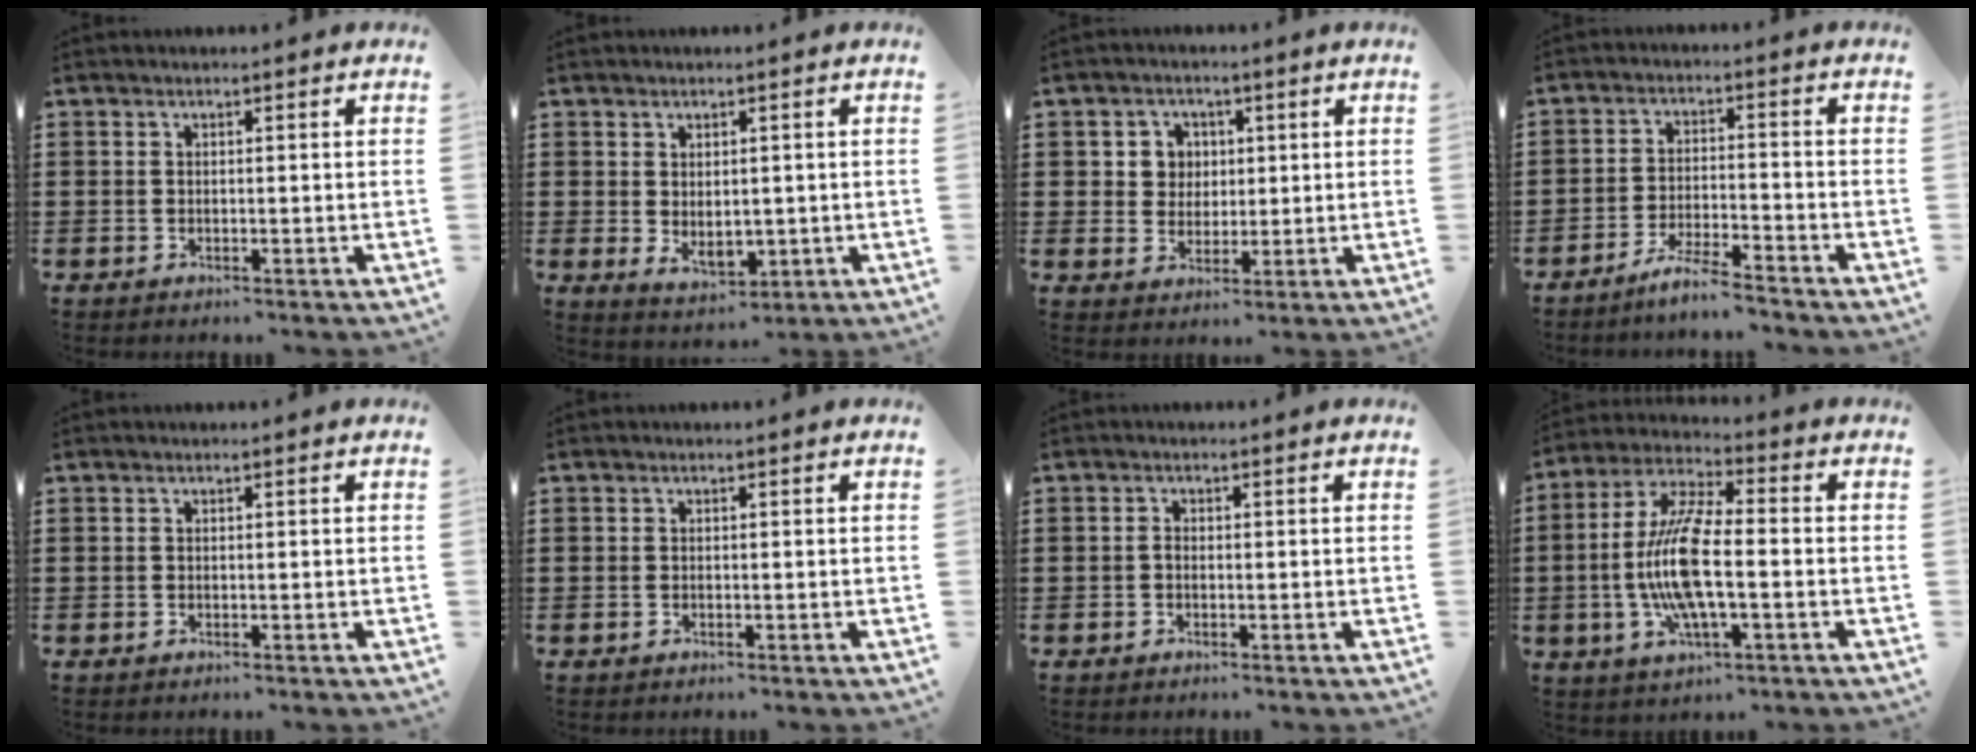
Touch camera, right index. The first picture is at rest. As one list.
[{"total": 3.3, "force": [0.4, 2.1, 2.5], "torque": [-0.043, -0.001, 0.008]}, {"total": 4.3, "force": [1.1, 4.0, 1.1], "torque": [-0.040, 0.014, 0.017]}, {"total": 4.9, "force": [-4.6, -0.3, 1.9], "torque": [-0.046, -0.008, -0.090]}, {"total": 0.0}, {"total": 0.0}, {"total": 0.8, "force": [-0.3, 0.5, 0.5], "torque": [-0.020, -0.004, -0.009]}, {"total": 11.9, "force": [-1.9, 3.6, 11.2], "torque": [-0.242, -0.012, -0.039]}]